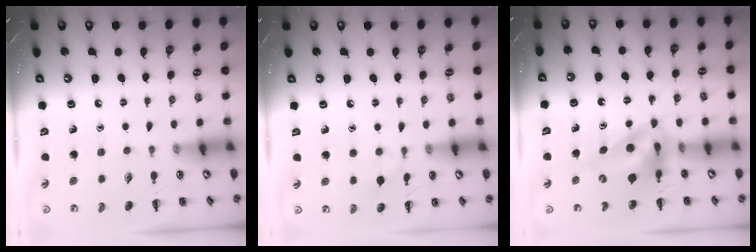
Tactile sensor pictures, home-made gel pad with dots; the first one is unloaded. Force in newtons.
{"total": 5.9, "press": 5.7, "slide": 1.8}
{"total": 9.6, "press": 9.1, "slide": 3.0}